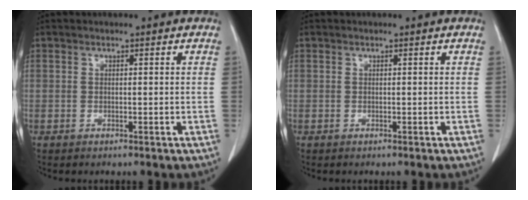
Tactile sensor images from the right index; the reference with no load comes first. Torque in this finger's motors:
{"motor_torque": [-0.01, 0.01, 0.00, 0.00]}